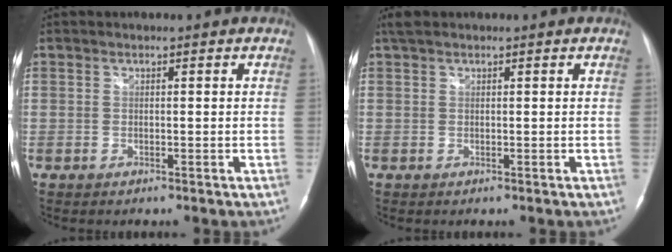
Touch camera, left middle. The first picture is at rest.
{"total": 1.5, "force": [1.2, 0.5, 0.8], "torque": [-0.020, 0.017, 0.024]}